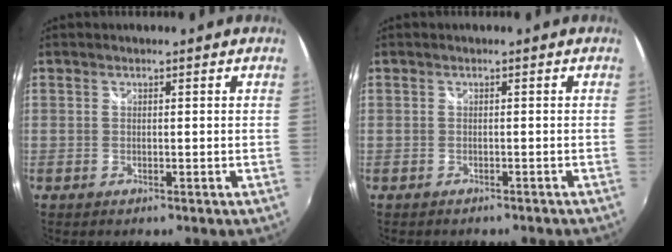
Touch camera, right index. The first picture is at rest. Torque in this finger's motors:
{"motor_torque": [-1.99, -0.13, -0.15, -0.21]}